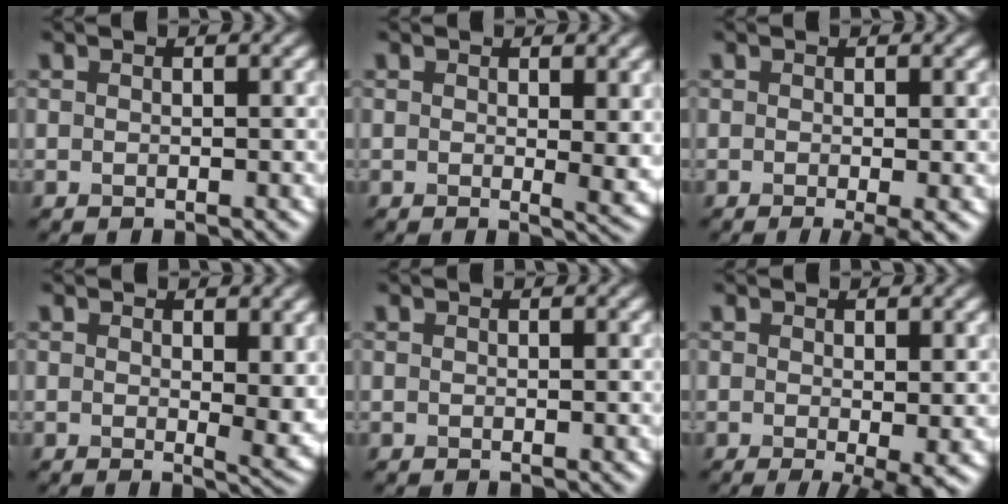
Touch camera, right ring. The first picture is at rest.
{"total": 2.4, "force": [0.6, 0.6, 2.2], "torque": [-0.026, -0.011, 0.011]}
{"total": 2.3, "force": [-0.7, 0.4, 2.2], "torque": [-0.034, -0.011, -0.010]}
{"total": 3.5, "force": [0.8, 1.1, 3.2], "torque": [-0.039, -0.011, 0.013]}
{"total": 0.0}
{"total": 2.7, "force": [-0.5, 0.3, 2.6], "torque": [-0.039, -0.015, -0.007]}